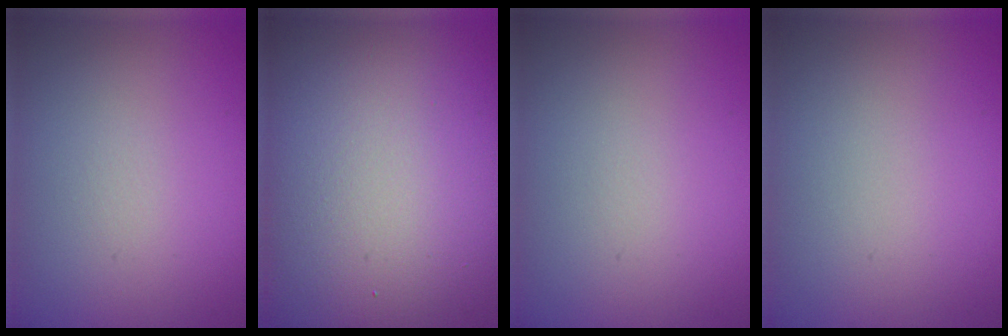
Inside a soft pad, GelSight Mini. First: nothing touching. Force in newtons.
{"total": 18.3, "press": 18.3, "slide": 1.0}
{"total": 0.0}
{"total": 0.0}